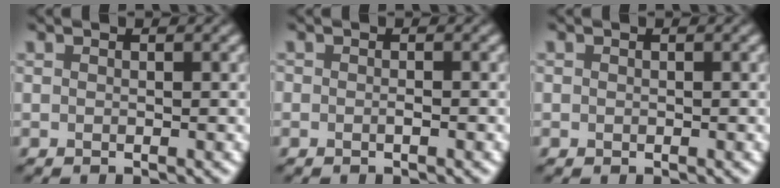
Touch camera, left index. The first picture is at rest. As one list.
[{"total": 0.7, "force": [-0.5, 0.2, 0.4], "torque": [-0.009, 0.000, -0.010]}, {"total": 0.0}]